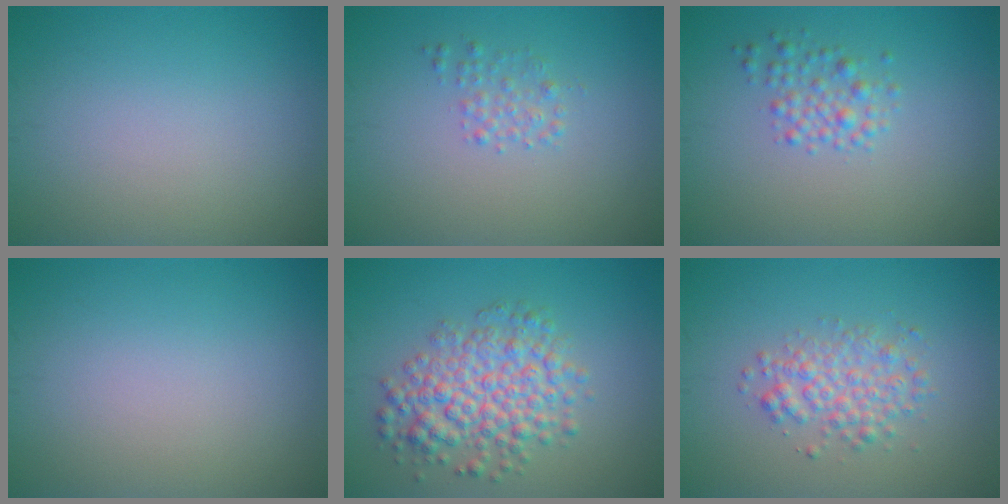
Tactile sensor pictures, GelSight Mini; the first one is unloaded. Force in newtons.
{"total": 1.4, "press": 1.4, "slide": 0.1}
{"total": 2.0, "press": 2.0, "slide": 0.0}
{"total": 0.0}
{"total": 5.7, "press": 5.7, "slide": 0.1}
{"total": 3.0, "press": 3.0, "slide": 0.1}